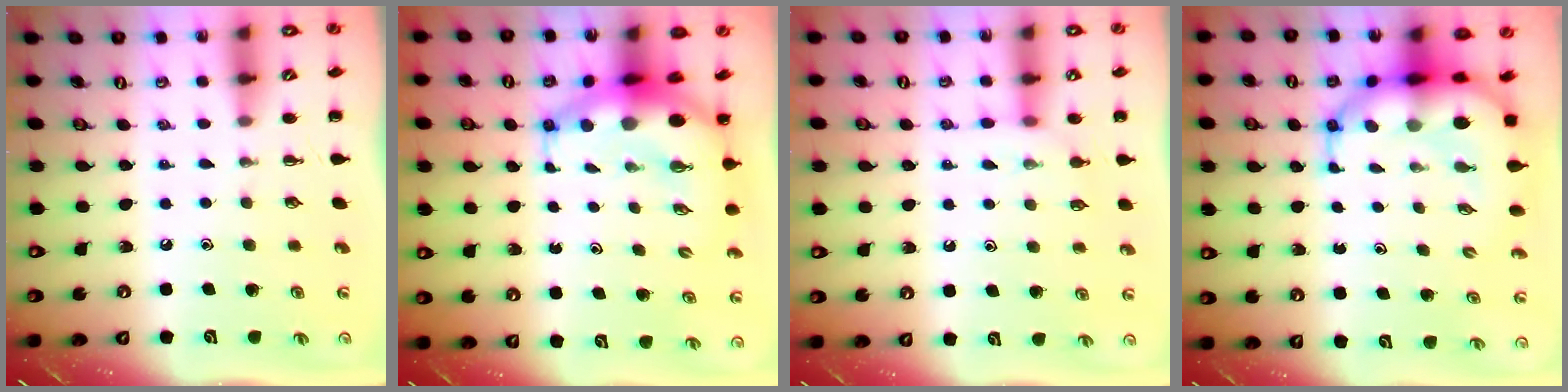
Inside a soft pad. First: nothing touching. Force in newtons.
{"total": 8.7, "press": 8.4, "slide": 2.2}
{"total": 6.3, "press": 6.3, "slide": 0.5}
{"total": 12.0, "press": 11.5, "slide": 3.5}